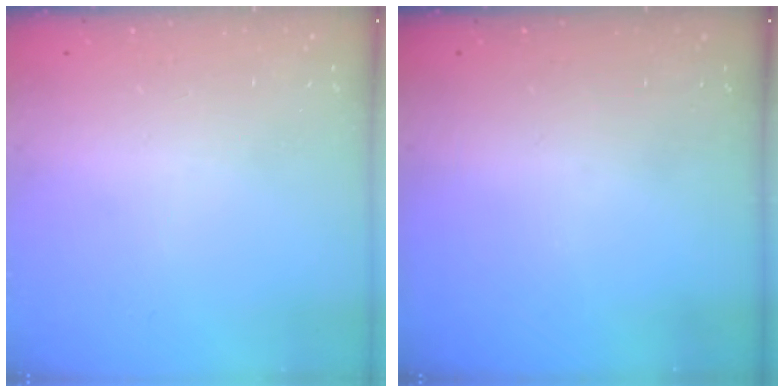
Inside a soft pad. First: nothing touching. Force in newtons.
{"total": 0.0}